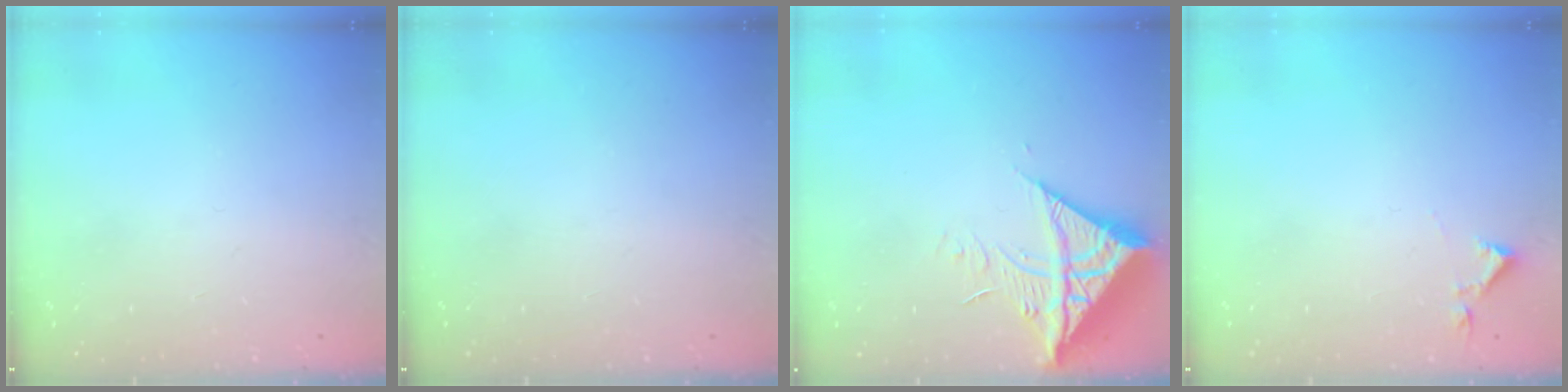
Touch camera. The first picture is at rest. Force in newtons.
{"total": 0.0}
{"total": 11.9, "press": 11.8, "slide": 1.4}
{"total": 2.9, "press": 2.9, "slide": 0.5}